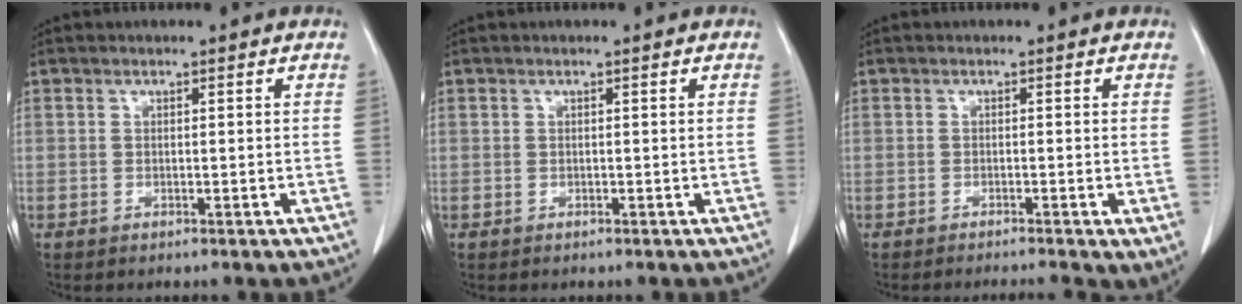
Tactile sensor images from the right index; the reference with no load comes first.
{"total": 0.0}
{"total": 5.3, "force": [-3.5, 0.8, 3.9], "torque": [-0.045, -0.014, -0.057]}